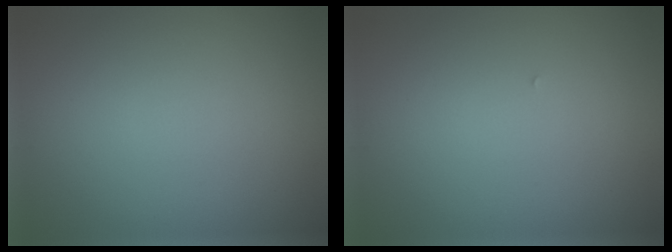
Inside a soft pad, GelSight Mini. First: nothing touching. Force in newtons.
{"total": 0.0}